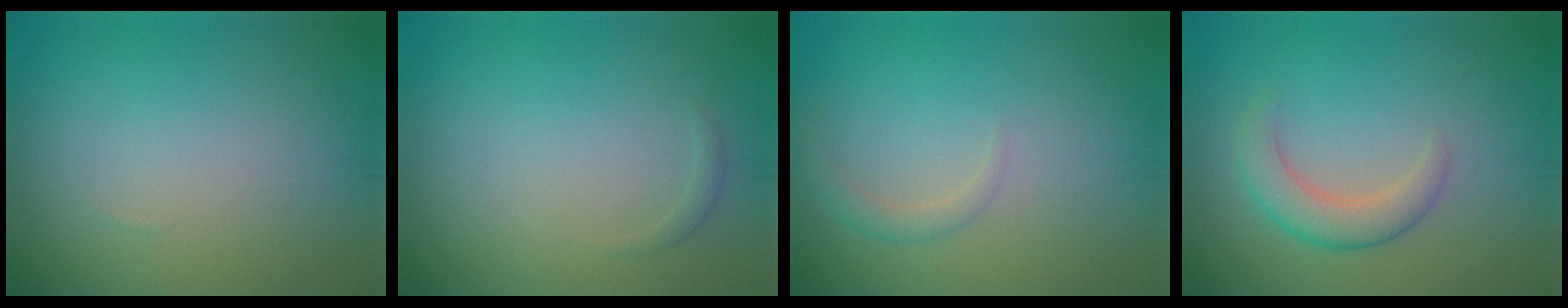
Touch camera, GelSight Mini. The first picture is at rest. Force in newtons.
{"total": 0.6, "press": 0.6, "slide": 0.0}
{"total": 1.3, "press": 1.3, "slide": 0.1}
{"total": 3.1, "press": 3.1, "slide": 0.3}